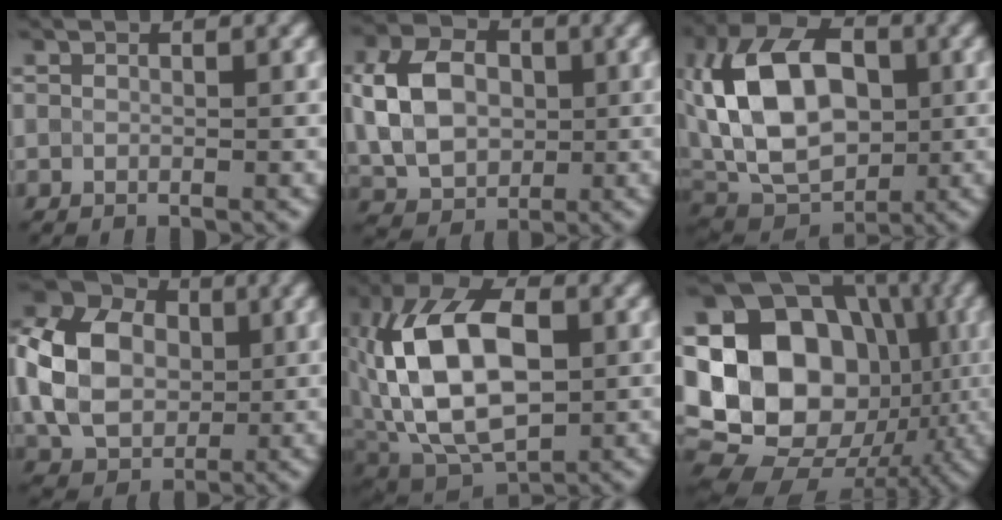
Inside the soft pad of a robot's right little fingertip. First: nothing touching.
{"total": 7.4, "force": [0.6, 5.5, 4.9], "torque": [-0.112, 0.011, 0.005]}
{"total": 11.9, "force": [1.3, 7.9, 8.9], "torque": [-0.176, 0.020, 0.014]}
{"total": 10.0, "force": [0.7, 7.5, 6.5], "torque": [-0.151, 0.008, 0.012]}
{"total": 13.1, "force": [0.5, 7.6, 10.6], "torque": [-0.207, 0.017, 0.000]}
{"total": 20.6, "force": [0.8, 16.9, 11.7], "torque": [-0.197, 0.017, -0.005]}